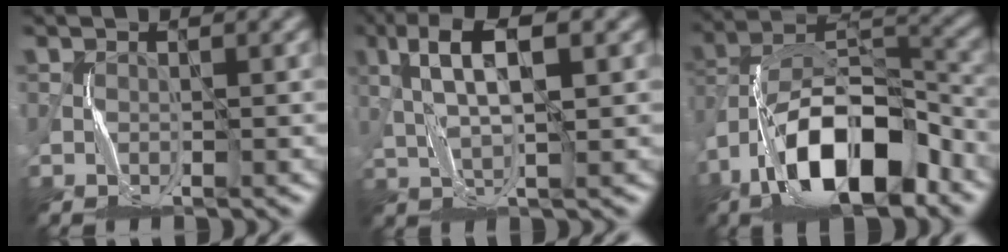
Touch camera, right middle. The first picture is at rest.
{"total": 5.4, "force": [1.8, 1.3, 4.9], "torque": [-0.098, 0.006, 0.034]}
{"total": 11.9, "force": [-6.6, 5.1, 8.5], "torque": [-0.140, 0.007, -0.123]}